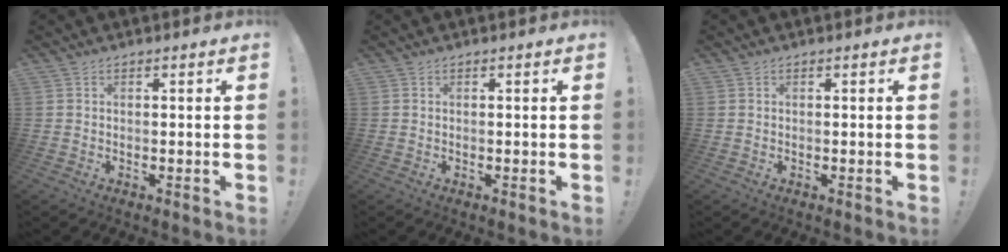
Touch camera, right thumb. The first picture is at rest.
{"total": 0.0}
{"total": 0.0}